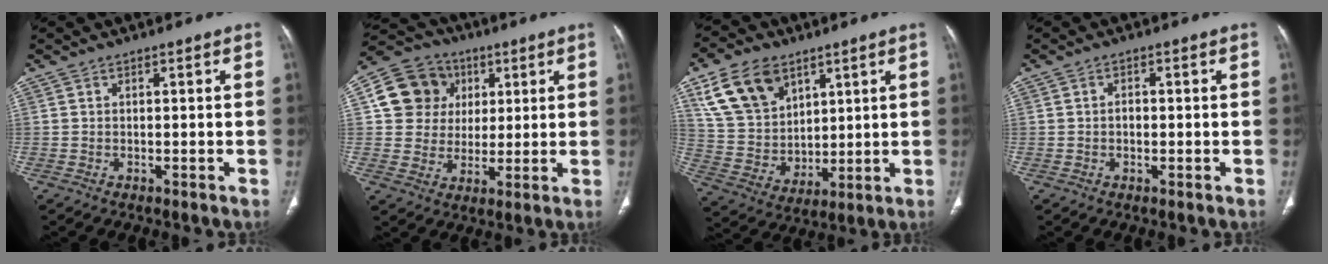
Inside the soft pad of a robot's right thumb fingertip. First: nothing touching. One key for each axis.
{"total": 13.0, "fx": 3.6, "fy": 11.8, "fz": 4.2, "tx": -0.052, "ty": 0.009, "tz": 0.059}
{"total": 15.6, "fx": 8.1, "fy": 10.8, "fz": 7.8, "tx": -0.116, "ty": -0.030, "tz": 0.167}
{"total": 1.6, "fx": -0.1, "fy": 1.0, "fz": 1.2, "tx": -0.019, "ty": 0.004, "tz": -0.004}